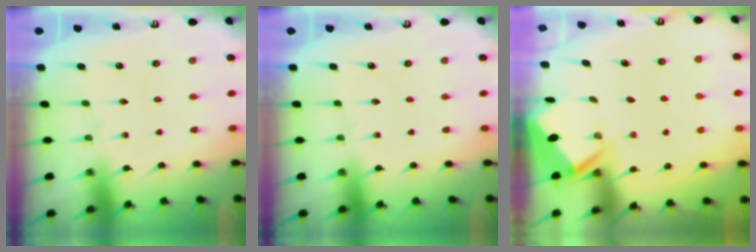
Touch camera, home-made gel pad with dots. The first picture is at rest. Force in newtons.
{"total": 0.0}
{"total": 3.0, "press": 2.9, "slide": 0.4}